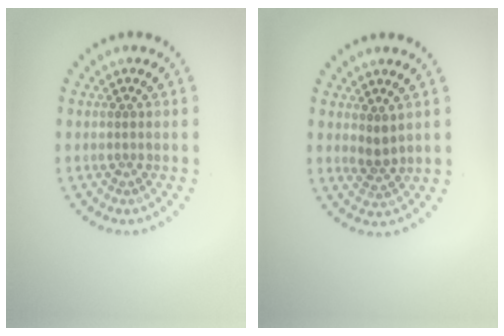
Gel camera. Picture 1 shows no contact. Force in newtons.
{"total": 1.6, "press": 1.3, "slide": 0.9}